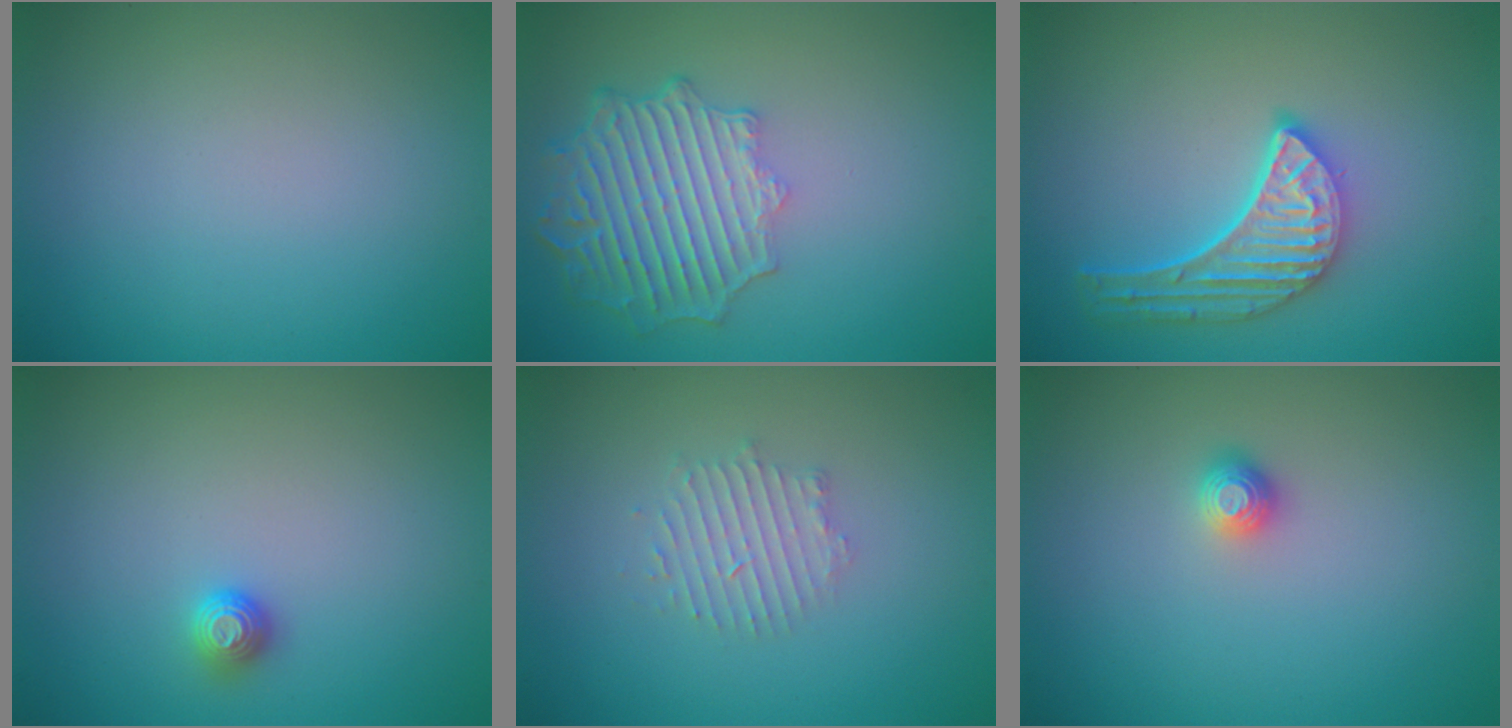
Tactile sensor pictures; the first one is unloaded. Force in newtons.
{"total": 6.5, "press": 5.0, "slide": 4.1}
{"total": 5.1, "press": 4.0, "slide": 3.2}
{"total": 1.1, "press": 1.1, "slide": 0.4}
{"total": 2.1, "press": 2.1, "slide": 0.4}
{"total": 1.1, "press": 1.1, "slide": 0.4}